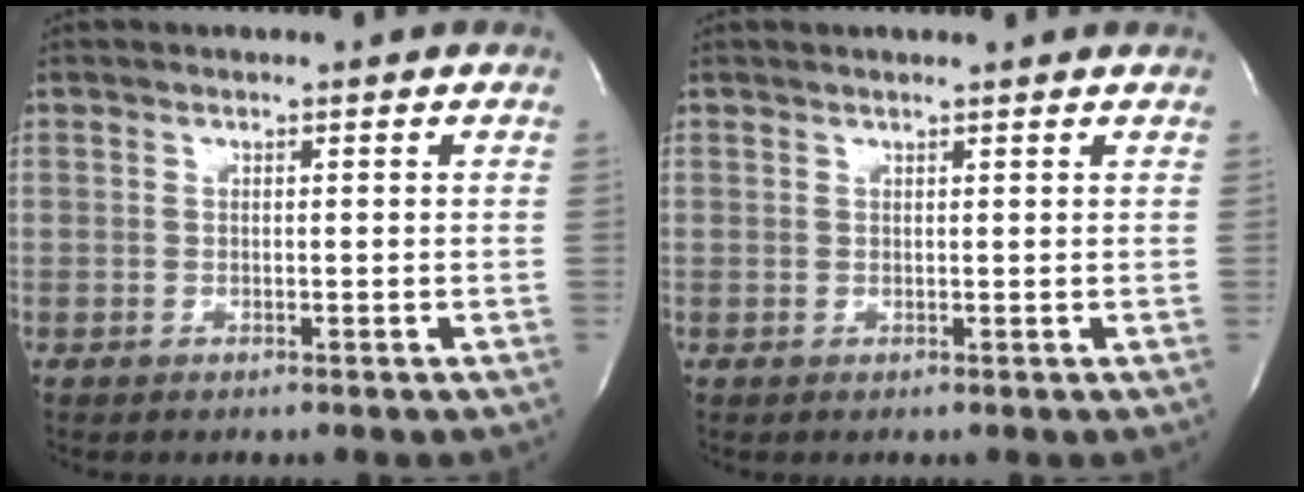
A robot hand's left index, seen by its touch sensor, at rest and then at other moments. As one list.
[{"total": 3.4, "force": [3.2, -0.1, 1.3], "torque": [-0.020, 0.016, 0.037]}]